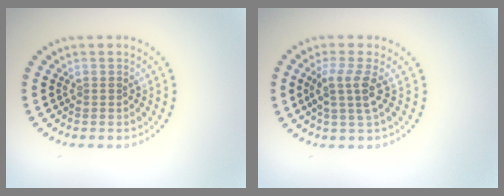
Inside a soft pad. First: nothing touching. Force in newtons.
{"total": 2.7, "press": 2.1, "slide": 1.6}